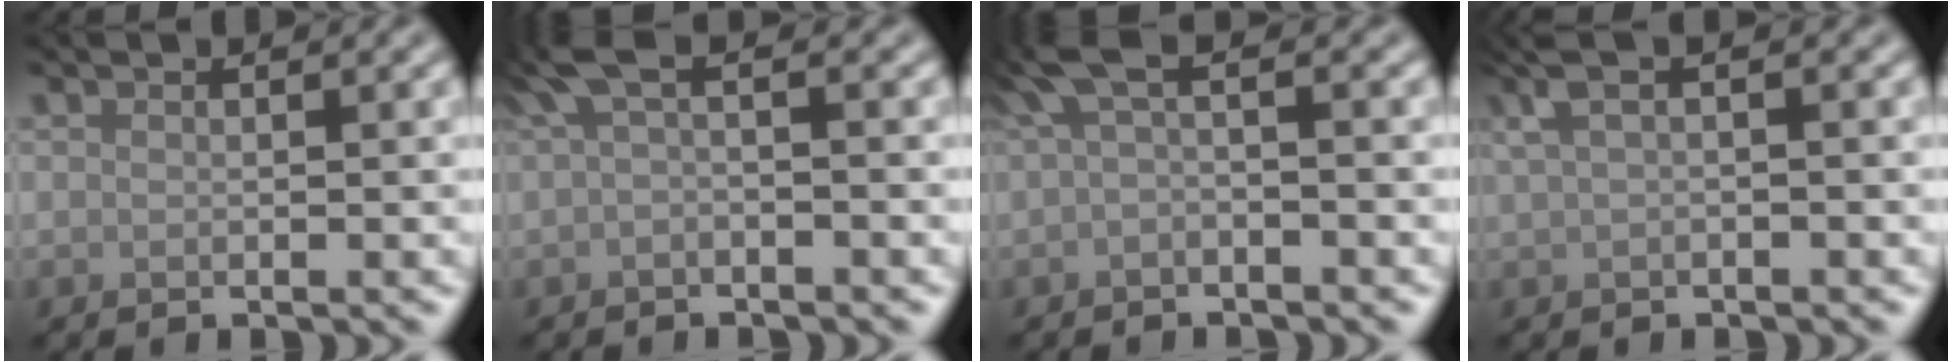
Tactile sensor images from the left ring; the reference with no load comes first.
{"total": 2.8, "force": [0.5, 0.7, 2.6], "torque": [-0.050, 0.004, 0.003]}
{"total": 3.1, "force": [0.4, 0.8, 2.9], "torque": [-0.057, 0.004, -0.001]}
{"total": 2.9, "force": [1.3, 0.7, 2.5], "torque": [-0.049, 0.010, 0.022]}